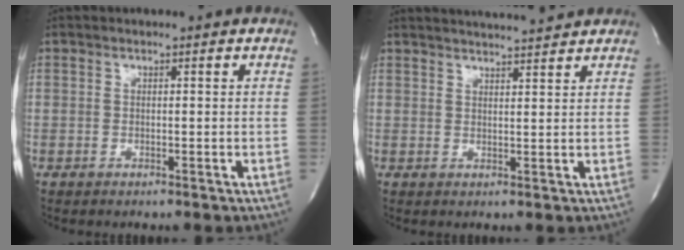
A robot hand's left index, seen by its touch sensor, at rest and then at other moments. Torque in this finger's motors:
{"motor_torque": [0.38, -0.39, 0.14, 0.03]}